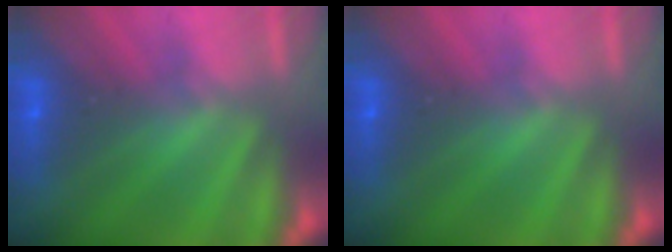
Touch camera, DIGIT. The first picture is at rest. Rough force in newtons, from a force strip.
{"total": 0.0}